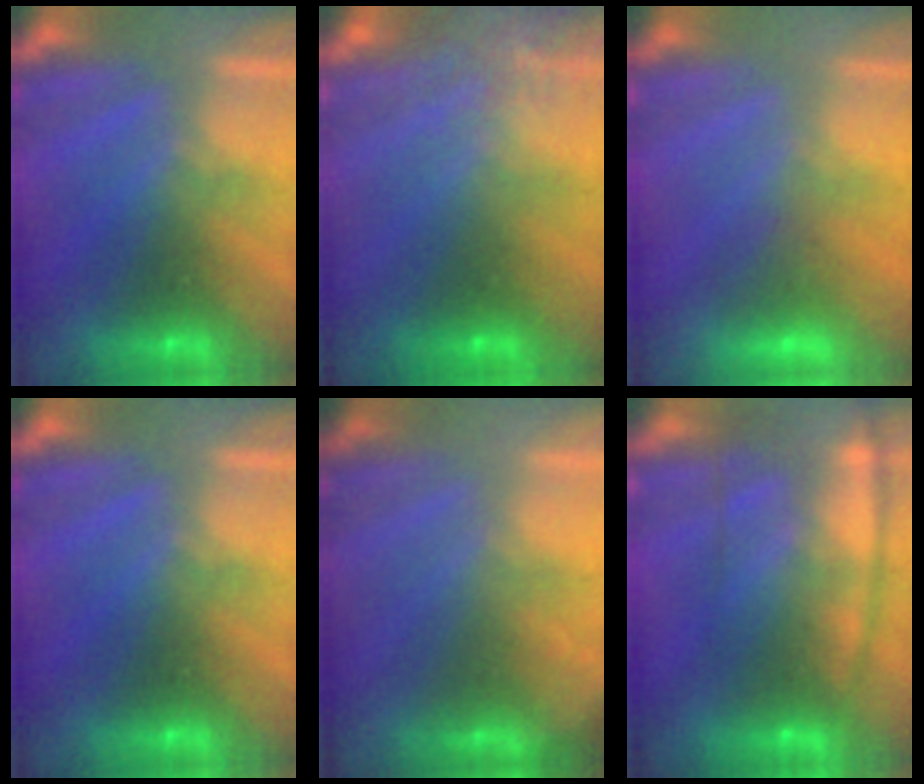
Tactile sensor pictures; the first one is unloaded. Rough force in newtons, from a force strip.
{"total": 7.6}
{"total": 2.9}
{"total": 0.0}
{"total": 1.9}
{"total": 6.1}